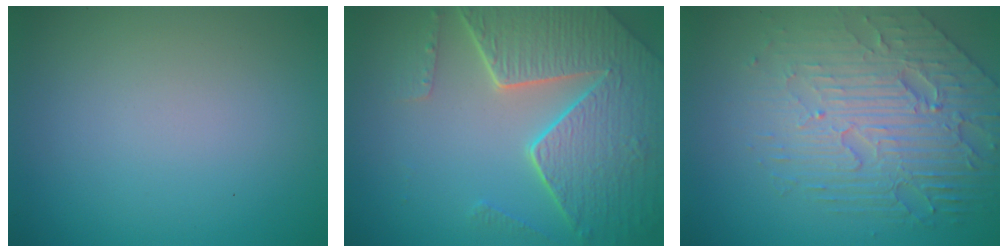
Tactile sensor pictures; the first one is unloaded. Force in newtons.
{"total": 8.1, "press": 5.8, "slide": 5.6}
{"total": 7.2, "press": 5.2, "slide": 5.1}